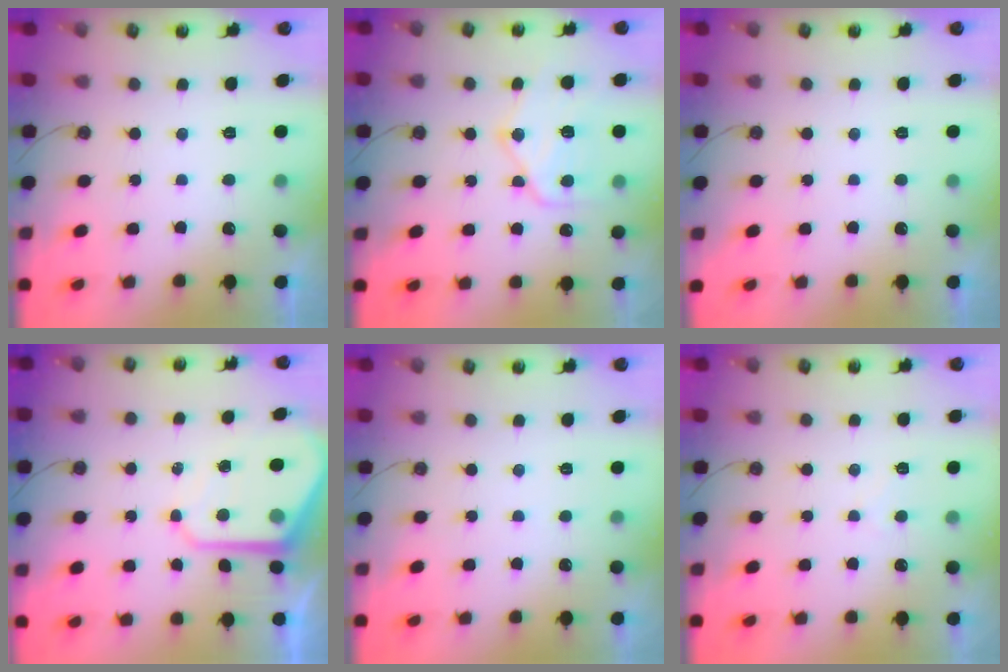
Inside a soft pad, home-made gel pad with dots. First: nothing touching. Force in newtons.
{"total": 15.7, "press": 15.6, "slide": 1.2}
{"total": 0.0}
{"total": 10.6, "press": 10.5, "slide": 1.0}
{"total": 2.0, "press": 2.0, "slide": 0.4}
{"total": 4.2, "press": 4.2, "slide": 0.4}